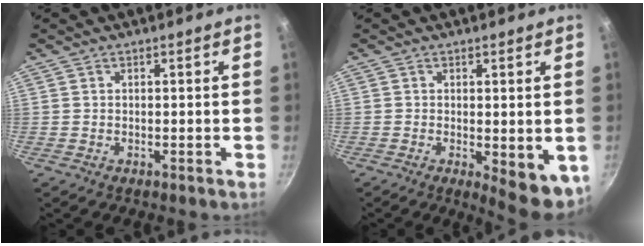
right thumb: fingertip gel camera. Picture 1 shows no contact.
{"total": 7.9, "force": [-1.2, 3.2, 7.1], "torque": [-0.072, -0.004, -0.008]}